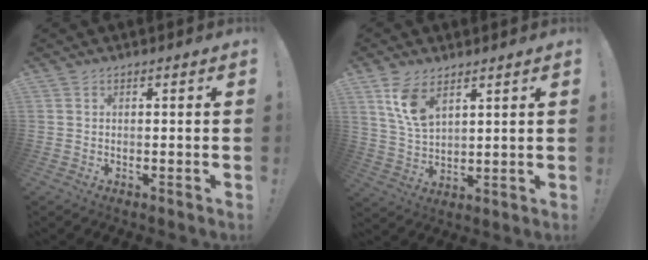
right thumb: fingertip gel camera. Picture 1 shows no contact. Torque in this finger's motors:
{"motor_torque": [0.06, 0.11, 0.96, 0.55, 0.26]}